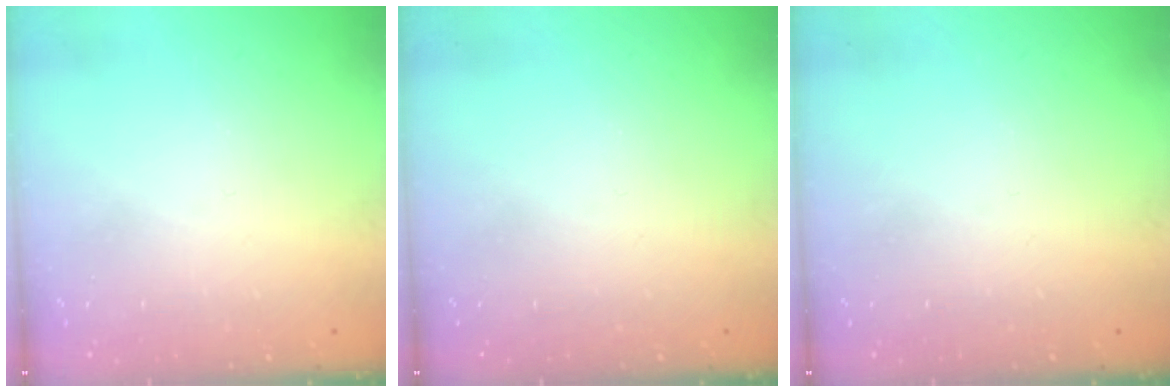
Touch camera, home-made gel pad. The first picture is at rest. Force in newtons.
{"total": 0.0}
{"total": 0.0}